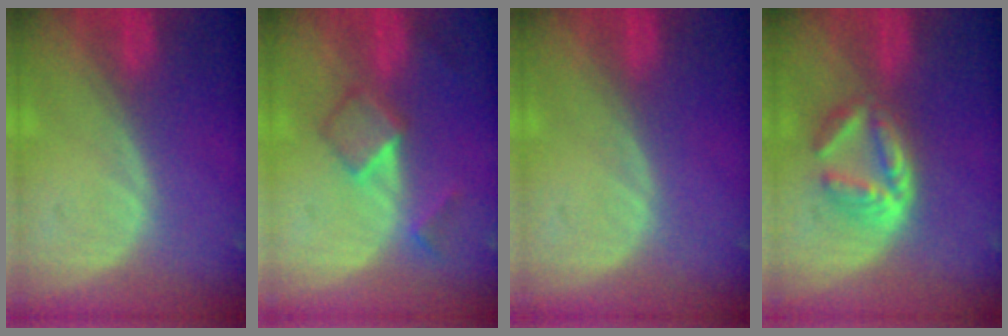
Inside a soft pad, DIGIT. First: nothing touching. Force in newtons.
{"total": 5.3, "press": 4.7, "slide": 2.4}
{"total": 0.0}
{"total": 6.3, "press": 5.4, "slide": 3.2}